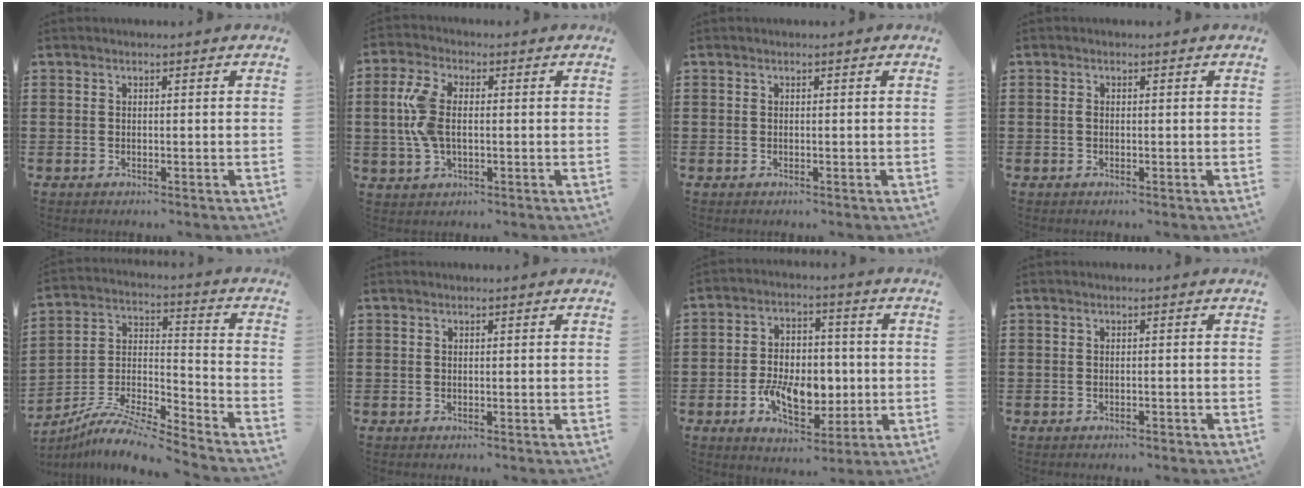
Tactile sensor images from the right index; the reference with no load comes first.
{"total": 7.2, "force": [0.3, 3.8, 6.1], "torque": [-0.154, 0.001, -0.005]}
{"total": 0.0}
{"total": 0.8, "force": [-0.1, 0.5, 0.6], "torque": [-0.022, -0.002, -0.005]}
{"total": 8.7, "force": [-8.1, 0.6, 3.2], "torque": [-0.062, 0.003, -0.163]}
{"total": 0.0}
{"total": 9.4, "force": [-1.9, 6.0, 7.0], "torque": [-0.138, 0.008, -0.035]}
{"total": 0.6, "force": [-0.5, 0.1, 0.3], "torque": [-0.008, -0.002, -0.011]}